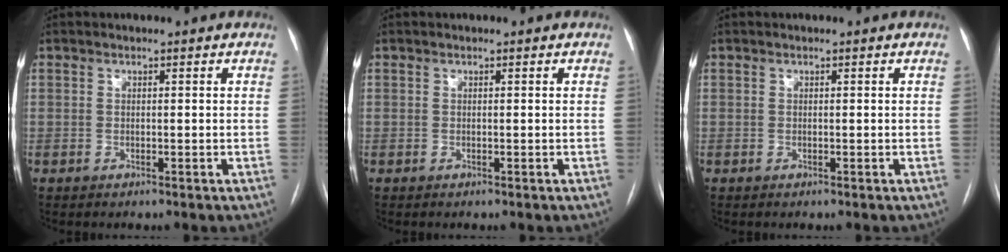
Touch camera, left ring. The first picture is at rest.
{"total": 0.0}
{"total": 0.0}